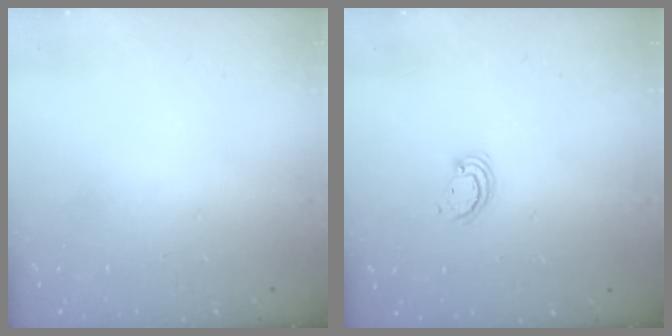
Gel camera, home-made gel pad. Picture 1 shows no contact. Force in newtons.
{"total": 2.6, "press": 2.6, "slide": 0.3}